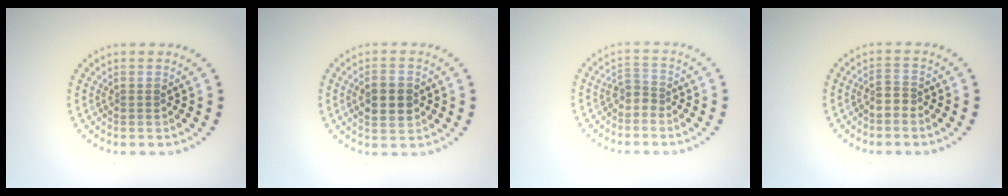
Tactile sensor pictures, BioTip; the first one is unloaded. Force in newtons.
{"total": 3.3, "press": 3.3, "slide": 0.2}
{"total": 1.8, "press": 1.2, "slide": 1.3}
{"total": 1.6, "press": 1.2, "slide": 1.0}